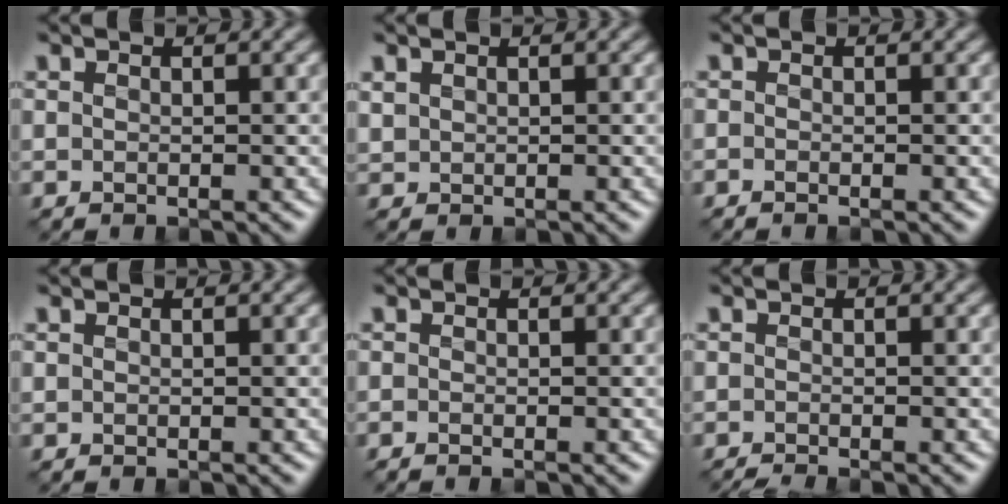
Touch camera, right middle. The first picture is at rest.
{"total": 0.8, "force": [0.6, 0.5, 0.2], "torque": [-0.009, 0.001, 0.014]}
{"total": 0.6, "force": [-0.5, 0.0, 0.2], "torque": [-0.006, -0.002, -0.011]}
{"total": 0.0}
{"total": 0.6, "force": [-0.5, 0.0, 0.2], "torque": [-0.009, -0.002, -0.010]}
{"total": 1.0, "force": [-0.9, -0.3, 0.2], "torque": [-0.005, -0.004, -0.020]}